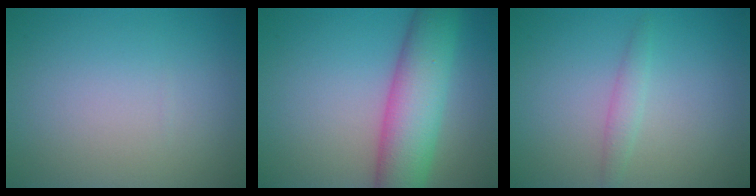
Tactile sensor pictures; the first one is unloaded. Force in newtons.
{"total": 8.0, "press": 8.0, "slide": 0.2}
{"total": 1.4, "press": 1.4, "slide": 0.1}